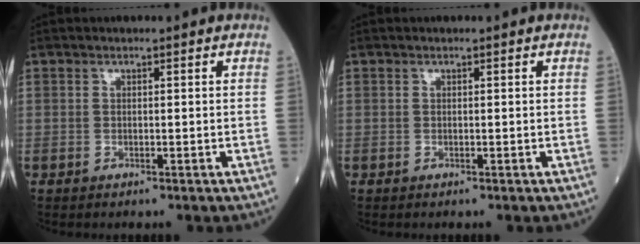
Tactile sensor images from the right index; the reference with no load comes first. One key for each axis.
{"total": 0.0}